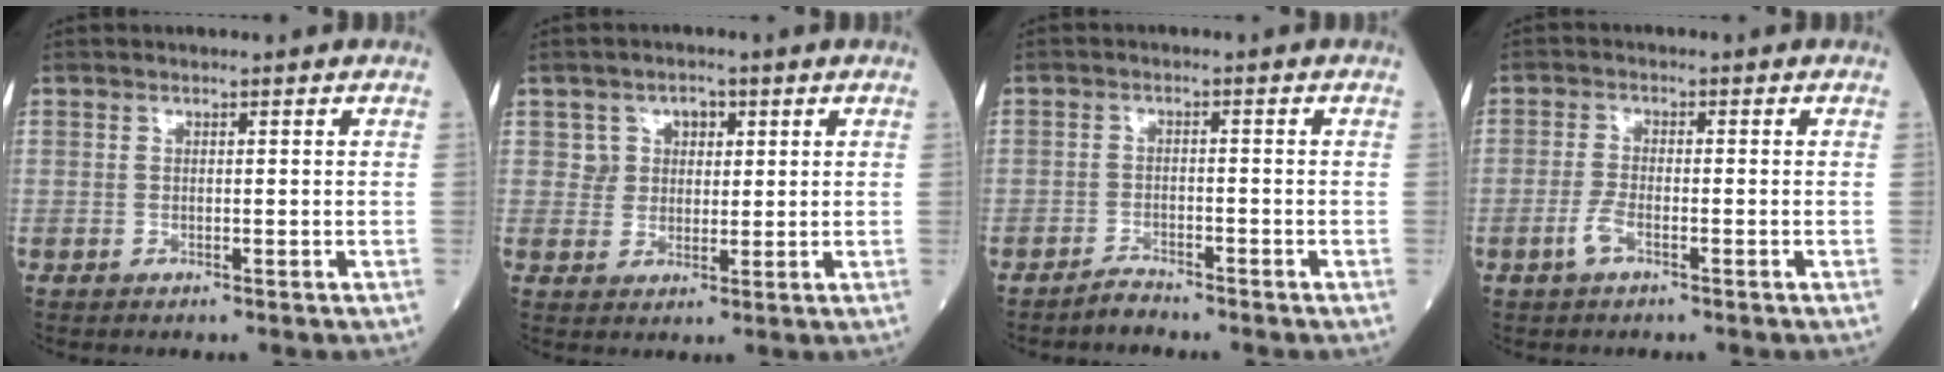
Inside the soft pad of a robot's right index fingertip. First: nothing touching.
{"total": 3.9, "force": [1.5, 3.5, 1.1], "torque": [-0.009, 0.008, 0.025]}
{"total": 2.1, "force": [-2.1, 0.2, 0.2], "torque": [-0.002, -0.004, -0.038]}
{"total": 2.7, "force": [-1.5, 0.7, 2.2], "torque": [-0.053, -0.001, -0.033]}